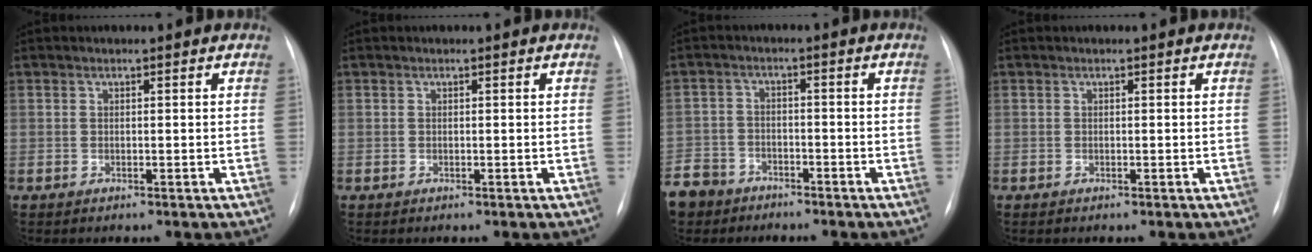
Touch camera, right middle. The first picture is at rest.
{"total": 0.0}
{"total": 11.2, "force": [-8.0, 7.4, 2.7], "torque": [-0.095, 0.001, -0.141]}
{"total": 0.0}